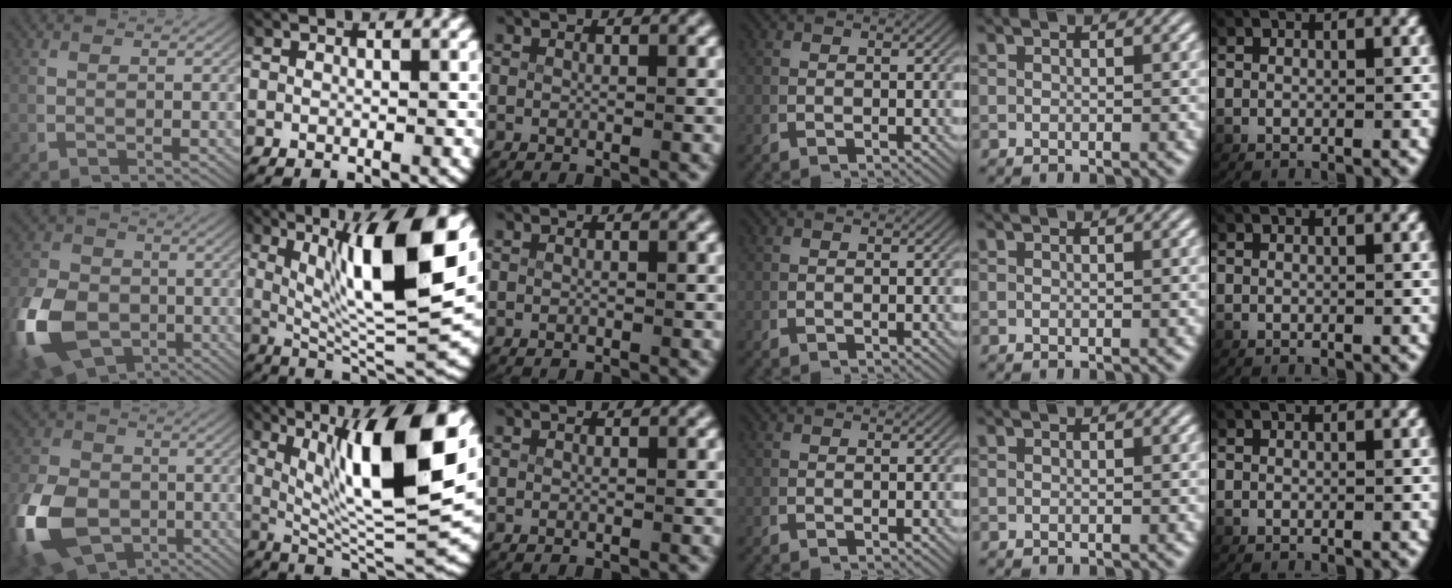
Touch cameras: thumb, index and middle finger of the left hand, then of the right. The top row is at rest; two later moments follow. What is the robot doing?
{"motion": "lift_and_place", "object": "scissors"}